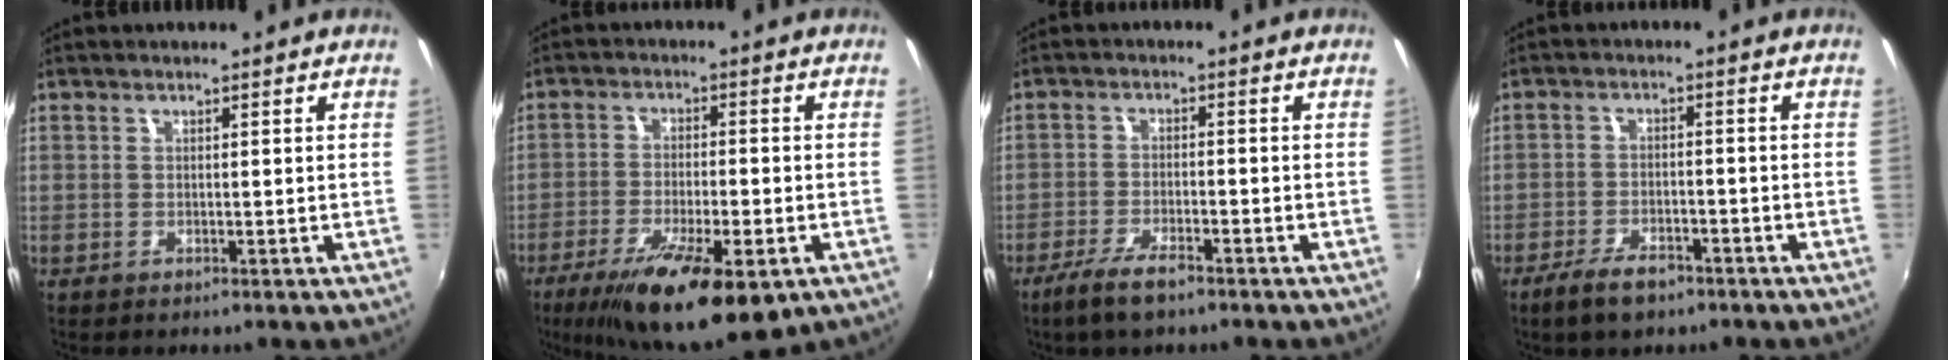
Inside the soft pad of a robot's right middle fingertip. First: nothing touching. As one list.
[{"total": 15.8, "force": [-9.1, 4.3, 12.1], "torque": [-0.227, -0.042, -0.148]}, {"total": 6.2, "force": [-4.6, 1.5, 3.9], "torque": [-0.101, -0.012, -0.086]}, {"total": 6.5, "force": [-4.8, 2.6, 3.6], "torque": [-0.093, -0.009, -0.082]}]